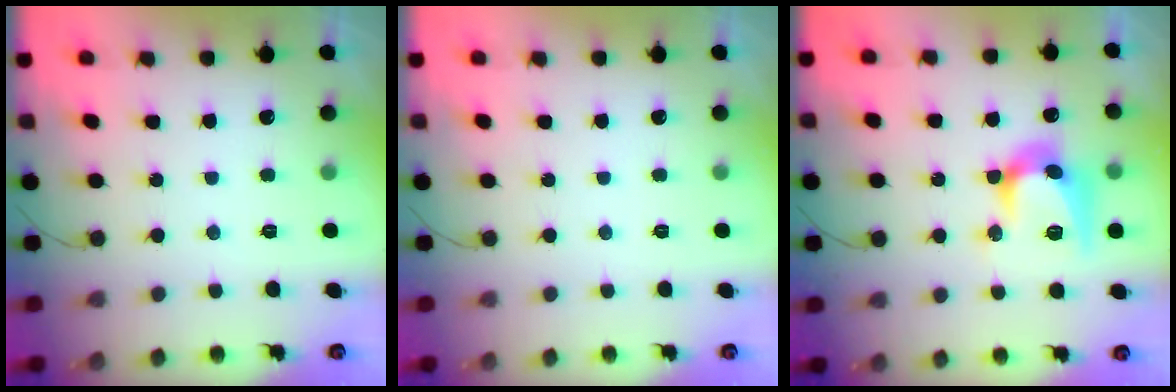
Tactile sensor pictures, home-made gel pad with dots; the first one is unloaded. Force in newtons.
{"total": 0.0}
{"total": 14.4, "press": 14.3, "slide": 0.7}